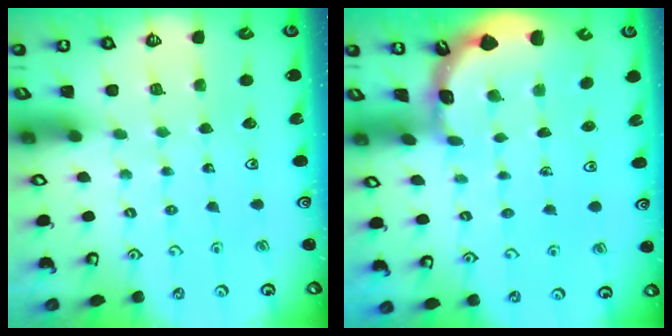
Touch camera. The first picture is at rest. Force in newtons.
{"total": 1.6, "press": 1.6, "slide": 0.1}